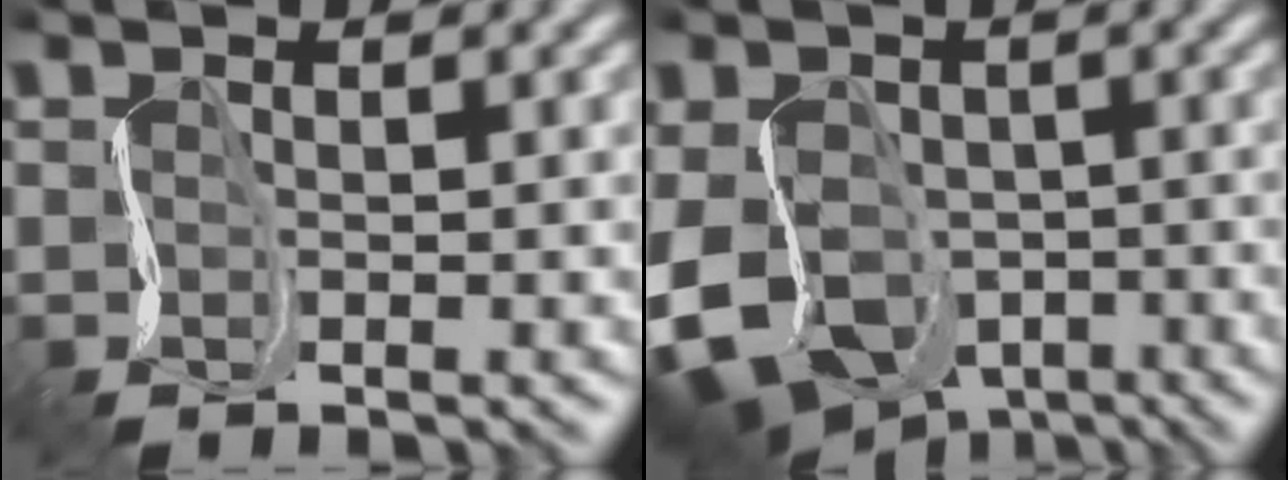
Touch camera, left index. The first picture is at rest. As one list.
[{"total": 11.4, "force": [-5.9, 7.6, 6.0], "torque": [-0.120, -0.033, -0.090]}]